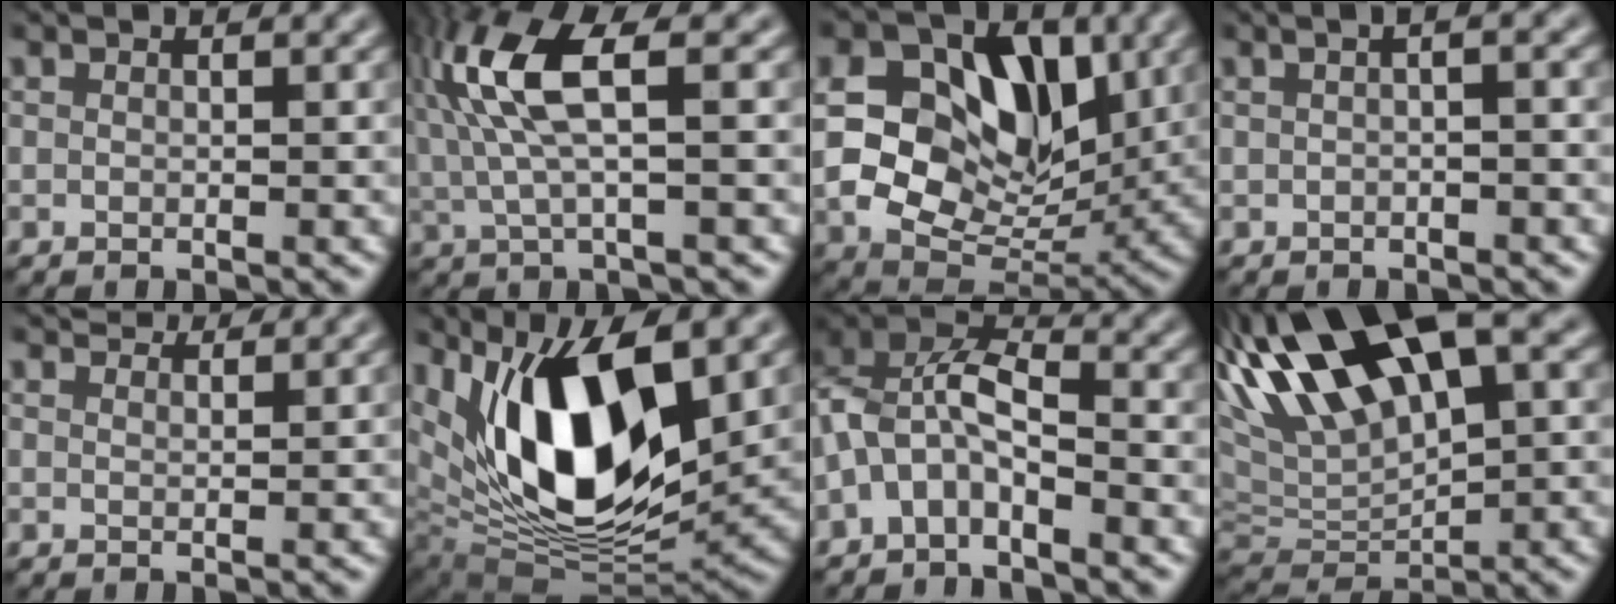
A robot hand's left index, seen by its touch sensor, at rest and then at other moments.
{"total": 7.5, "force": [1.9, 2.1, 6.9], "torque": [-0.163, 0.012, 0.039]}
{"total": 11.5, "force": [2.5, 8.2, 7.7], "torque": [-0.137, -0.007, 0.048]}
{"total": 2.6, "force": [0.3, 1.1, 2.4], "torque": [-0.016, 0.007, -0.009]}
{"total": 3.6, "force": [3.4, 0.6, 1.0], "torque": [-0.016, 0.000, 0.039]}
{"total": 13.8, "force": [4.1, 6.7, 11.4], "torque": [-0.187, -0.015, 0.079]}
{"total": 5.3, "force": [-2.0, 2.9, 4.0], "torque": [-0.081, 0.013, -0.046]}
{"total": 13.5, "force": [6.1, 5.2, 10.9], "torque": [-0.218, 0.021, 0.111]}